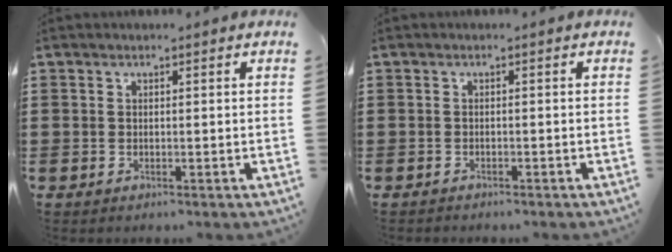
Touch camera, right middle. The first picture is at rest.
{"total": 0.7, "force": [-0.6, 0.2, -0.1], "torque": [0.001, 0.003, -0.015]}